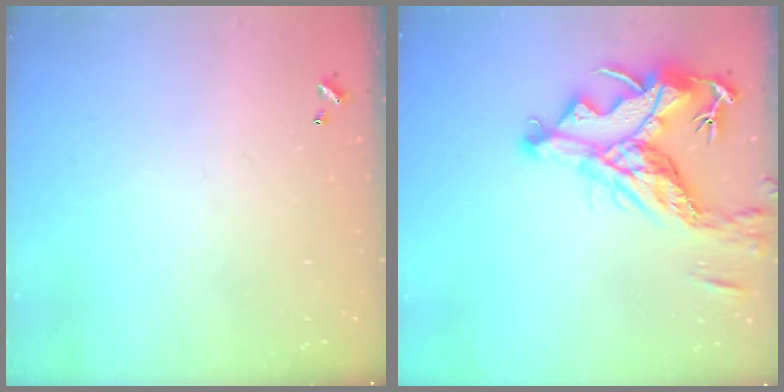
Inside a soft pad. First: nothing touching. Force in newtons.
{"total": 15.6, "press": 15.4, "slide": 2.6}